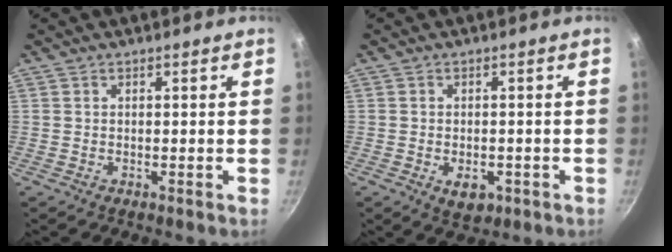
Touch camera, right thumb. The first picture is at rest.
{"total": 4.7, "force": [-1.7, 3.0, 3.2], "torque": [-0.034, 0.005, -0.014]}